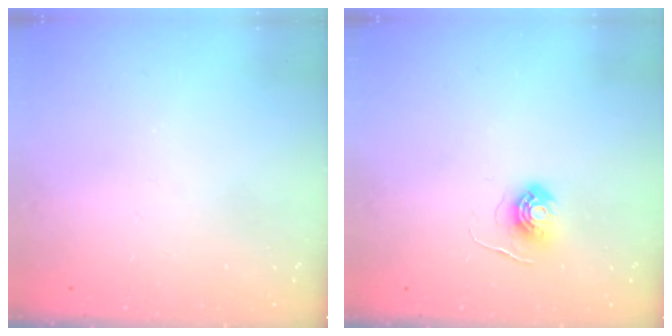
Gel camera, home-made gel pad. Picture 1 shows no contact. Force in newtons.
{"total": 5.8, "press": 5.8, "slide": 0.3}